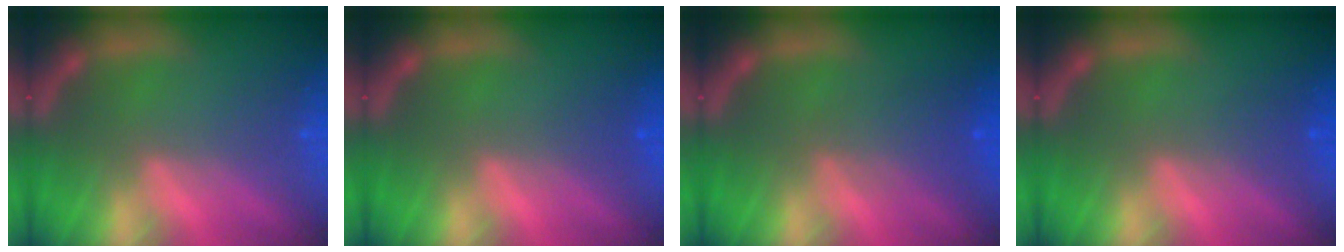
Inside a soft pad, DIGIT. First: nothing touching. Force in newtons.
{"total": 1.0}
{"total": 3.0}
{"total": 1.5}